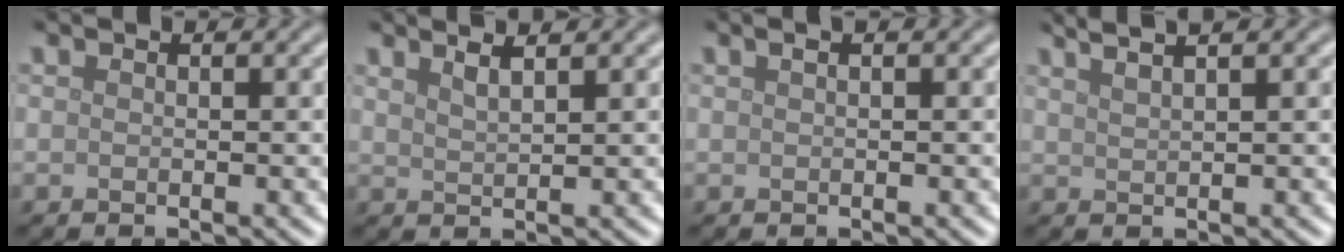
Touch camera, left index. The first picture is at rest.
{"total": 2.4, "force": [1.7, 0.7, 1.5], "torque": [-0.011, 0.014, 0.014]}
{"total": 1.1, "force": [0.5, 0.4, 0.8], "torque": [-0.010, 0.000, 0.006]}
{"total": 4.8, "force": [3.4, 1.7, 3.0], "torque": [-0.021, 0.032, 0.024]}